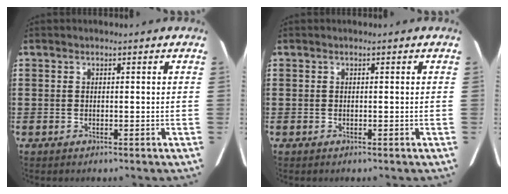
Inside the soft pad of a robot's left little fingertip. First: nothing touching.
{"total": 0.0}